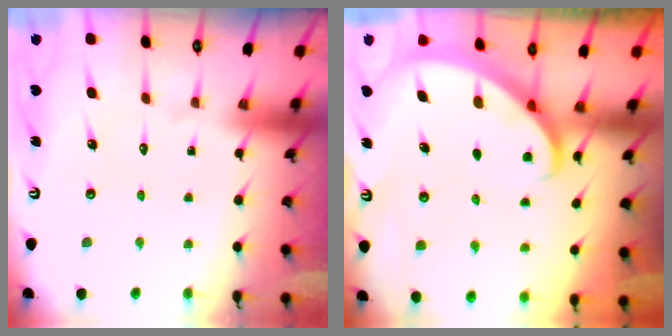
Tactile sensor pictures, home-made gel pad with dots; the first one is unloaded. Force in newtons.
{"total": 3.0, "press": 3.0, "slide": 0.2}